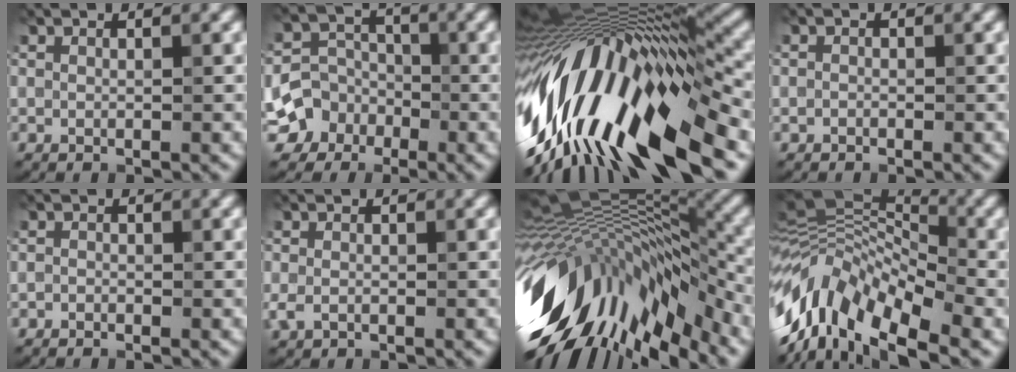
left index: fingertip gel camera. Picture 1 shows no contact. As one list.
[{"total": 6.5, "force": [-4.8, 4.2, -0.9], "torque": [0.007, -0.012, -0.063]}, {"total": 14.4, "force": [-5.5, 3.9, 12.7], "torque": [-0.262, 0.007, -0.055]}, {"total": 2.0, "force": [-1.6, -0.8, -1.0], "torque": [-0.003, -0.018, -0.001]}, {"total": 2.5, "force": [-2.2, -0.9, -1.0], "torque": [-0.003, -0.021, -0.007]}, {"total": 1.6, "force": [-1.5, -0.5, -0.2], "torque": [-0.019, -0.015, 0.006]}, {"total": 14.5, "force": [-6.5, 5.2, 11.8], "torque": [-0.245, -0.022, -0.071]}, {"total": 11.2, "force": [-6.2, 5.2, 7.8], "torque": [-0.193, 0.005, -0.084]}]